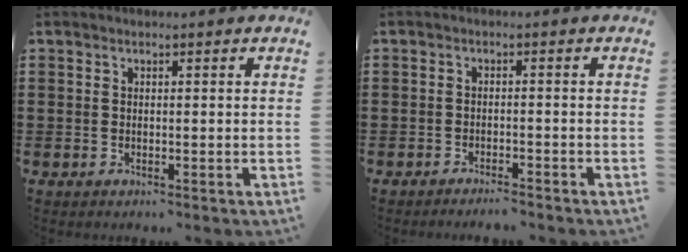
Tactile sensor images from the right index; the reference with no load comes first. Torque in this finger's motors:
{"motor_torque": [1.07, 1.07, -0.28, -0.10]}